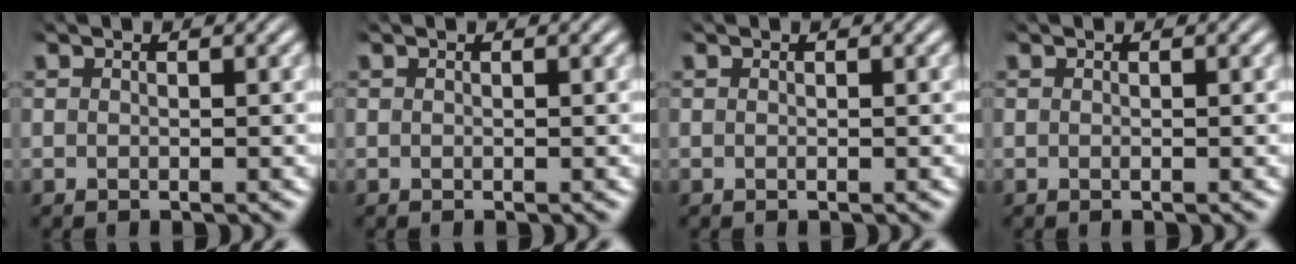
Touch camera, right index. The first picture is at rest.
{"total": 0.0}
{"total": 0.0}
{"total": 0.0}